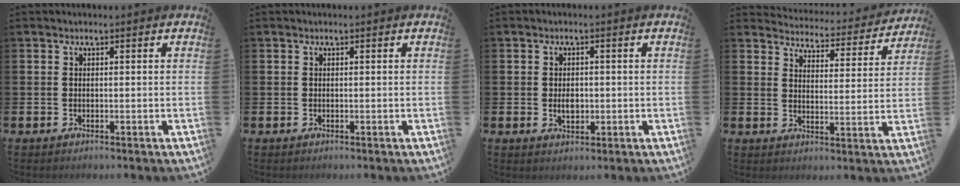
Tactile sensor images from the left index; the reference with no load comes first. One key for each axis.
{"total": 0.0}
{"total": 2.6, "fx": 0.0, "fy": 1.7, "fz": 1.9, "tx": -0.013, "ty": -0.003, "tz": -0.007}
{"total": 4.4, "fx": 4.4, "fy": 0.7, "fz": 0.3, "tx": -0.024, "ty": -0.038, "tz": 0.071}